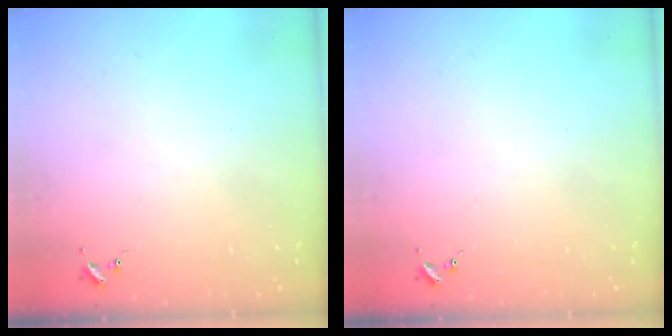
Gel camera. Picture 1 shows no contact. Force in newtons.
{"total": 0.0}